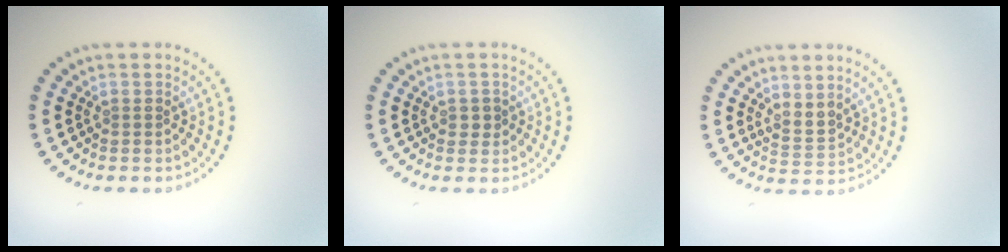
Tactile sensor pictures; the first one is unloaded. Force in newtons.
{"total": 1.2, "press": 1.2, "slide": 0.3}
{"total": 2.0, "press": 1.5, "slide": 1.3}